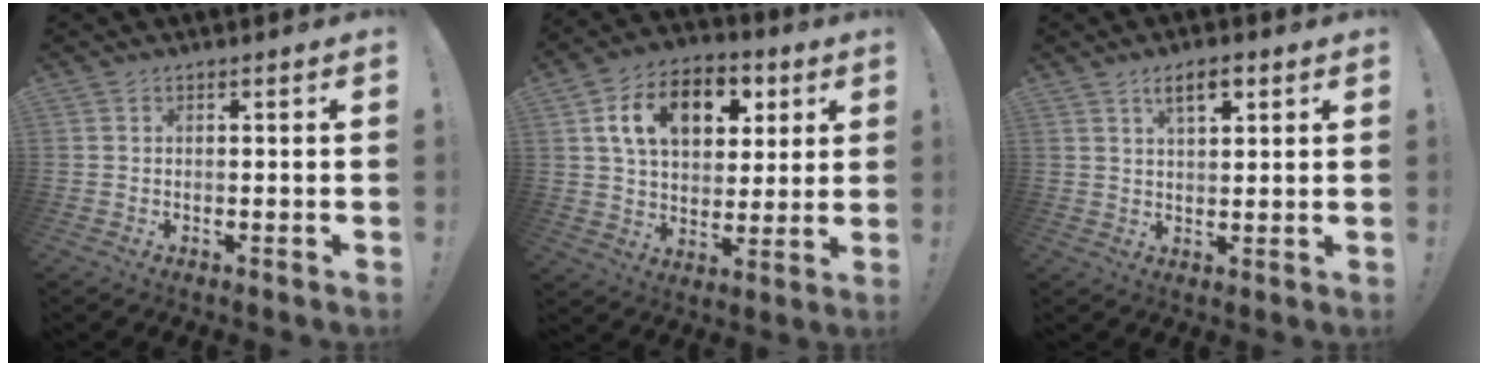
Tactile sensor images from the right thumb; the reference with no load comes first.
{"total": 15.8, "force": [6.0, 10.7, 10.0], "torque": [-0.151, -0.014, 0.107]}
{"total": 5.5, "force": [2.8, 2.2, 4.2], "torque": [-0.068, -0.003, 0.045]}